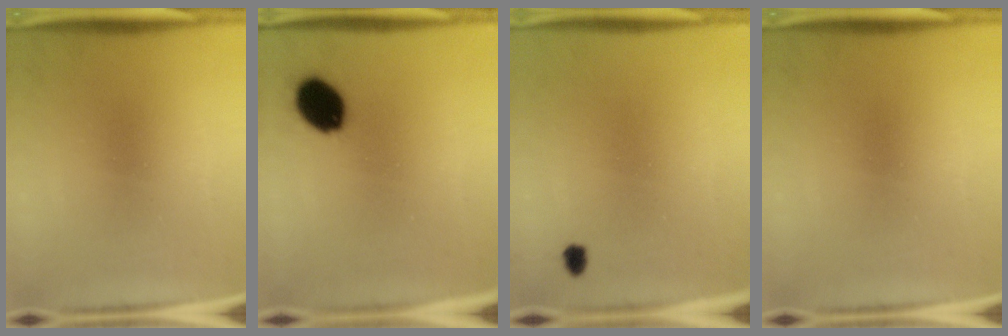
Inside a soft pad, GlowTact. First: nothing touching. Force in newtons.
{"total": 9.9}
{"total": 1.8}
{"total": 0.0}